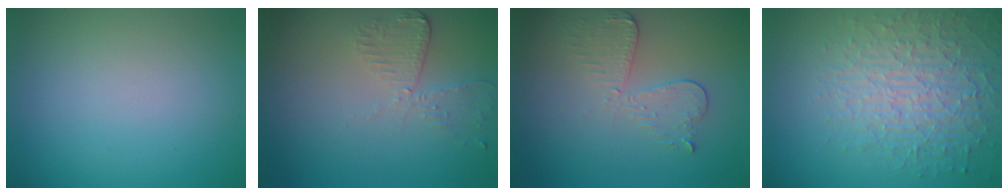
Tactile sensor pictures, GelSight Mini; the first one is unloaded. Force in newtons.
{"total": 2.6, "press": 2.3, "slide": 1.1}
{"total": 2.9, "press": 2.7, "slide": 1.2}
{"total": 6.0, "press": 5.0, "slide": 3.3}